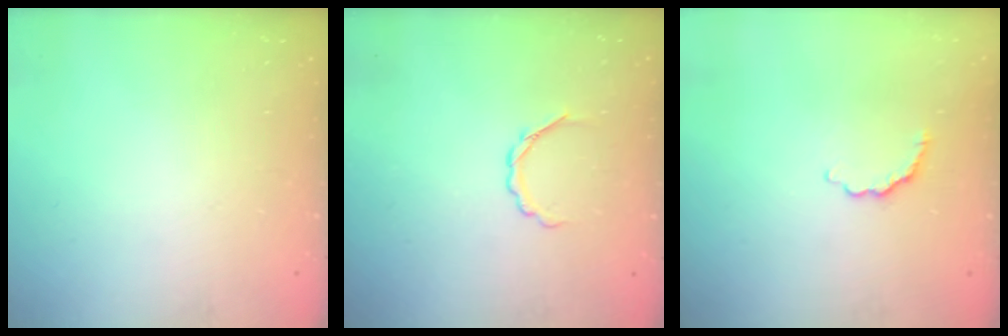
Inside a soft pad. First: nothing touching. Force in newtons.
{"total": 3.0, "press": 2.8, "slide": 0.9}
{"total": 3.7, "press": 3.7, "slide": 0.7}